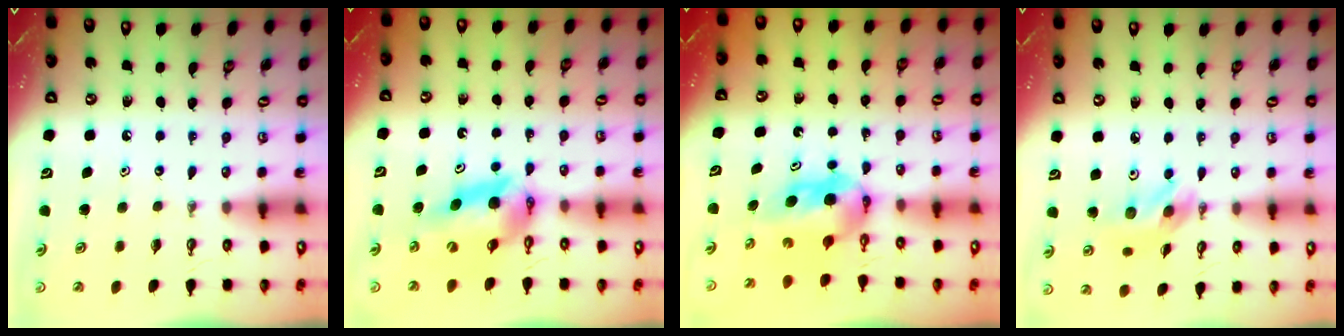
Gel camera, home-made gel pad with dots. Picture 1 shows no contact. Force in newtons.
{"total": 11.0, "press": 10.9, "slide": 1.1}
{"total": 5.7, "press": 5.1, "slide": 2.6}
{"total": 10.8, "press": 10.7, "slide": 0.8}